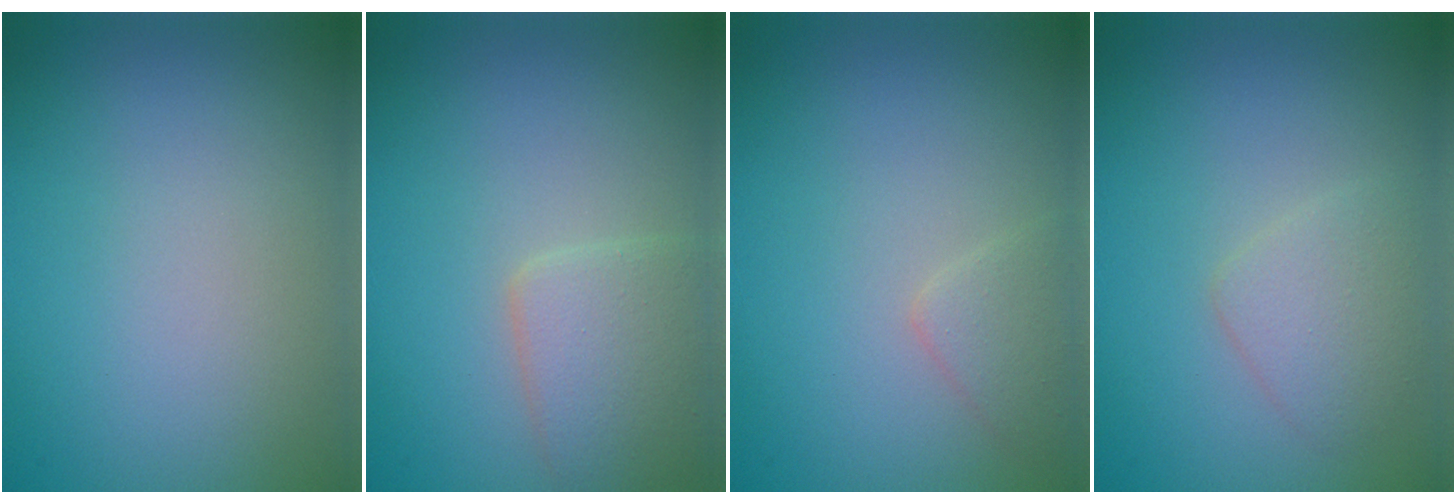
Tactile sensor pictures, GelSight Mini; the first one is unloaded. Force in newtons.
{"total": 3.4, "press": 3.4, "slide": 0.3}
{"total": 1.6, "press": 1.6, "slide": 0.1}
{"total": 2.2, "press": 2.2, "slide": 0.2}